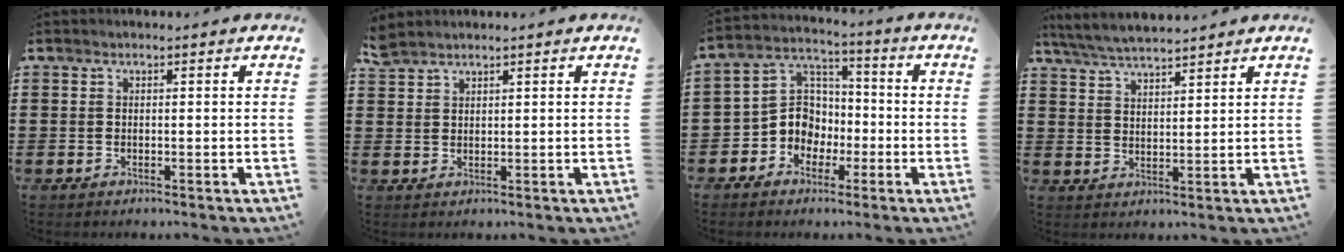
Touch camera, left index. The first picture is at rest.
{"total": 2.3, "force": [2.1, 0.6, 0.5], "torque": [-0.015, 0.001, 0.043]}
{"total": 7.2, "force": [-2.4, 6.4, 2.2], "torque": [-0.076, 0.005, -0.053]}
{"total": 4.6, "force": [4.5, 0.3, 1.2], "torque": [-0.039, -0.013, 0.081]}